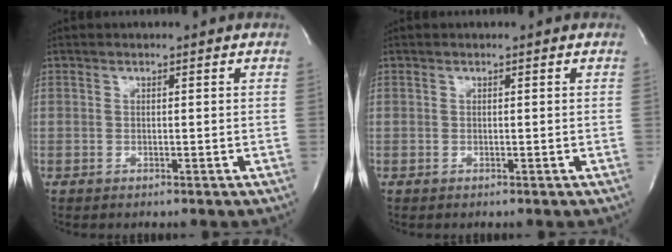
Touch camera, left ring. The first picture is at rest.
{"total": 0.0}